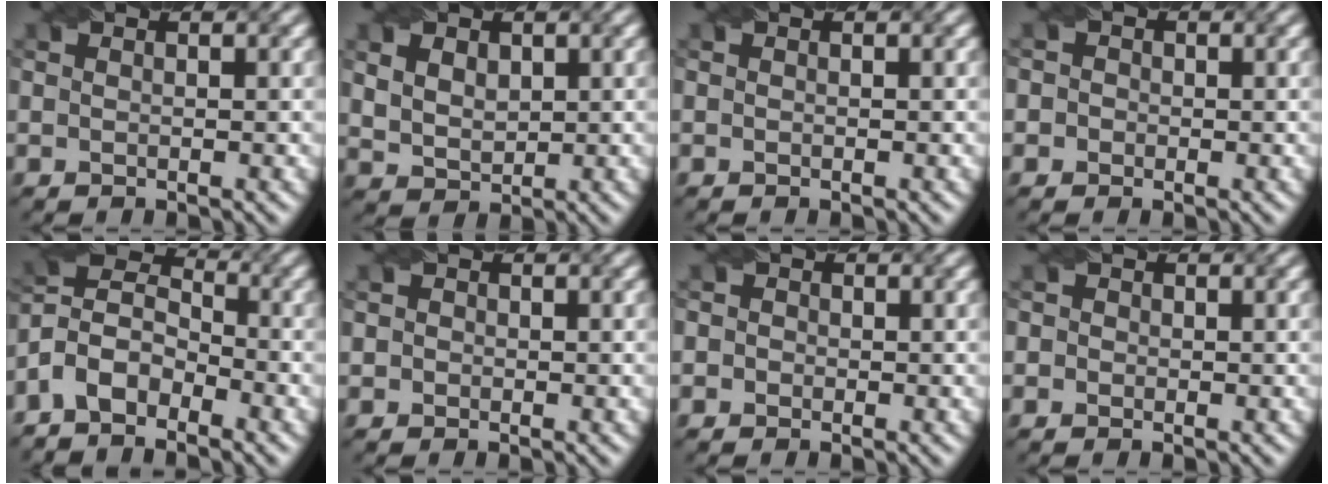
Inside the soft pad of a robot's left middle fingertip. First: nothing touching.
{"total": 3.6, "force": [1.5, 2.6, 2.1], "torque": [-0.048, 0.014, 0.022]}
{"total": 0.0}
{"total": 2.1, "force": [0.4, 1.9, 0.7], "torque": [0.012, 0.016, -0.017]}
{"total": 5.6, "force": [-3.8, 2.9, 2.9], "torque": [-0.053, 0.010, -0.085]}
{"total": 1.1, "force": [0.2, 1.0, 0.3], "torque": [0.000, 0.002, -0.007]}
{"total": 1.9, "force": [0.4, 1.7, 0.7], "torque": [0.007, 0.012, -0.015]}
{"total": 1.4, "force": [0.4, 1.3, 0.5], "torque": [0.001, 0.006, -0.011]}